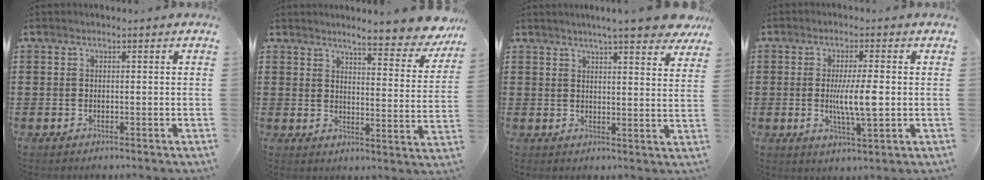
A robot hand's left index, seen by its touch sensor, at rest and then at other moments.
{"total": 6.1, "force": [5.6, -0.2, 2.5], "torque": [-0.053, -0.037, 0.092]}
{"total": 6.5, "force": [5.7, -0.1, 3.1], "torque": [-0.061, -0.020, 0.098]}
{"total": 6.8, "force": [0.0, 1.1, 6.7], "torque": [-0.126, -0.010, -0.009]}